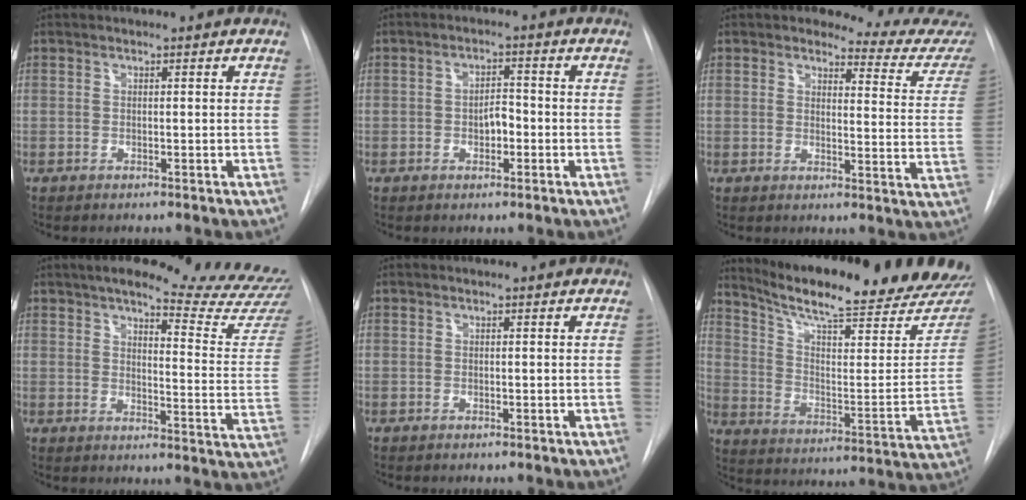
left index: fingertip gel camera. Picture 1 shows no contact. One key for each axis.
{"total": 3.1, "fx": -1.7, "fy": 1.5, "fz": 2.1, "tx": -0.030, "ty": 0.001, "tz": -0.024}
{"total": 10.6, "fx": 10.5, "fy": 1.2, "fz": 1.3, "tx": 0.006, "ty": -0.092, "tz": 0.091}
{"total": 21.5, "fx": 19.6, "fy": 1.0, "fz": 8.8, "tx": -0.114, "ty": -0.109, "tz": 0.221}
{"total": 0.0}
{"total": 25.3, "fx": 22.6, "fy": 1.9, "fz": 11.1, "tx": -0.175, "ty": -0.096, "tz": 0.302}